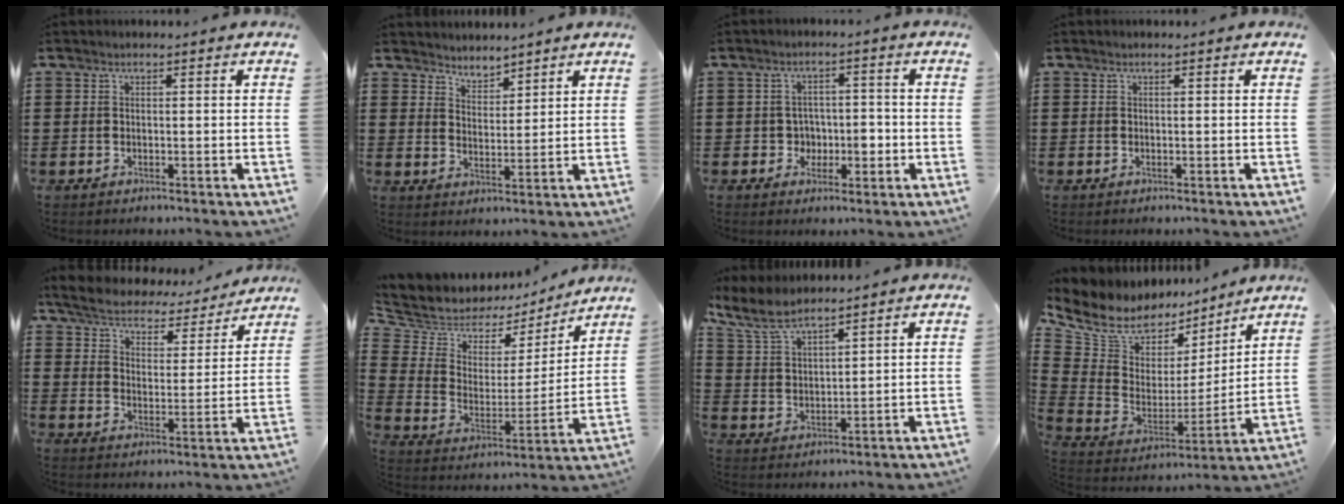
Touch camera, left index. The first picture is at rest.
{"total": 3.2, "force": [3.1, 0.7, -0.4], "torque": [-0.006, -0.011, 0.058]}
{"total": 3.9, "force": [-0.8, 3.4, 1.7], "torque": [-0.037, 0.003, -0.021]}
{"total": 0.0}
{"total": 4.8, "force": [4.7, 0.5, 0.8], "torque": [-0.042, -0.035, 0.076]}
{"total": 5.9, "force": [5.1, 3.0, -0.4], "torque": [-0.037, -0.043, 0.088]}
{"total": 5.9, "force": [4.8, 1.7, 2.9], "torque": [-0.074, -0.005, 0.090]}
{"total": 9.4, "force": [7.7, 5.0, 2.3], "torque": [-0.102, -0.057, 0.139]}